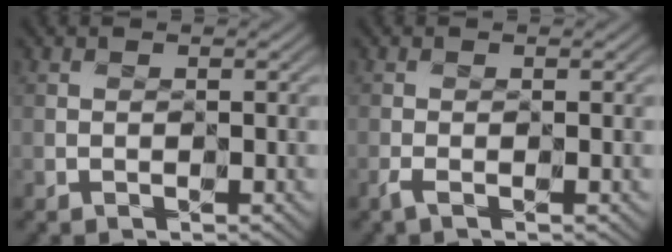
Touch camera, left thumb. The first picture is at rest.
{"total": 1.4, "force": [-0.7, 0.2, 1.1], "torque": [-0.029, -0.002, -0.018]}